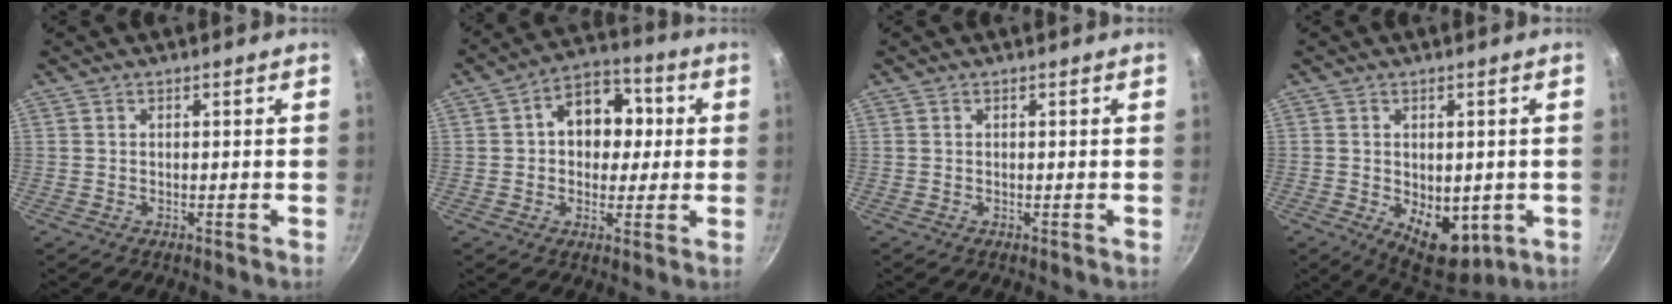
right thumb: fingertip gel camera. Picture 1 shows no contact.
{"total": 12.0, "force": [1.7, 8.9, 7.8], "torque": [-0.066, 0.021, 0.010]}
{"total": 0.0}
{"total": 10.4, "force": [-2.0, 6.5, 7.9], "torque": [-0.077, -0.015, -0.012]}